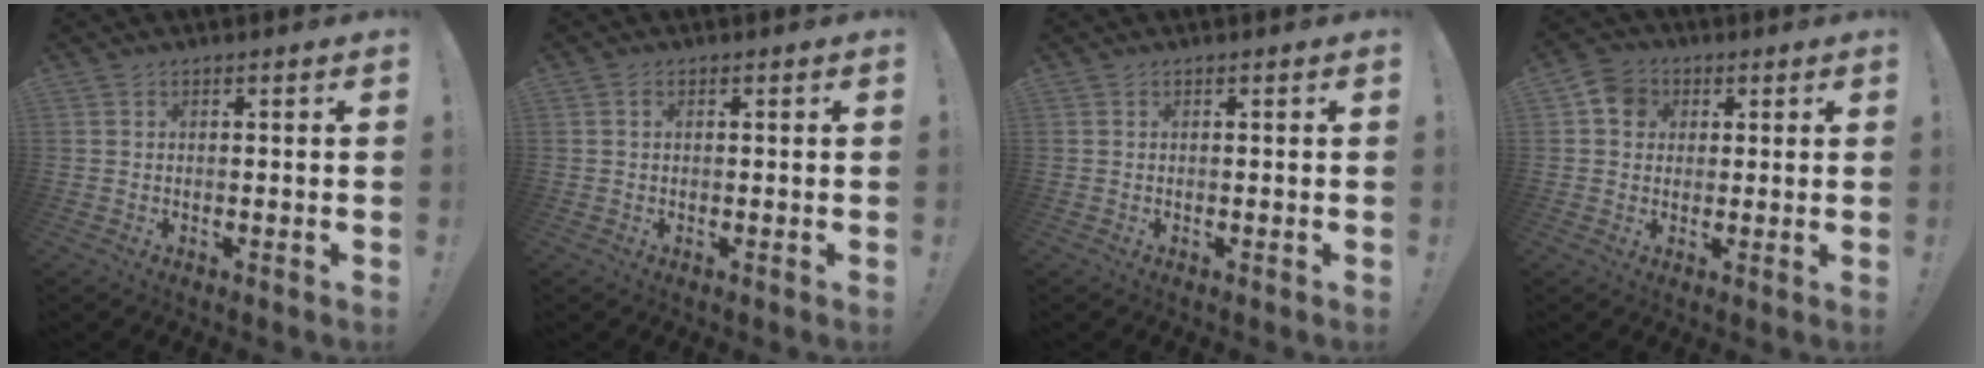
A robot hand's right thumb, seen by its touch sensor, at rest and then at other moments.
{"total": 0.7, "force": [0.2, 0.4, 0.5], "torque": [-0.012, 0.003, 0.002]}
{"total": 0.0}
{"total": 7.1, "force": [1.9, 6.2, 2.9], "torque": [-0.035, 0.002, 0.037]}